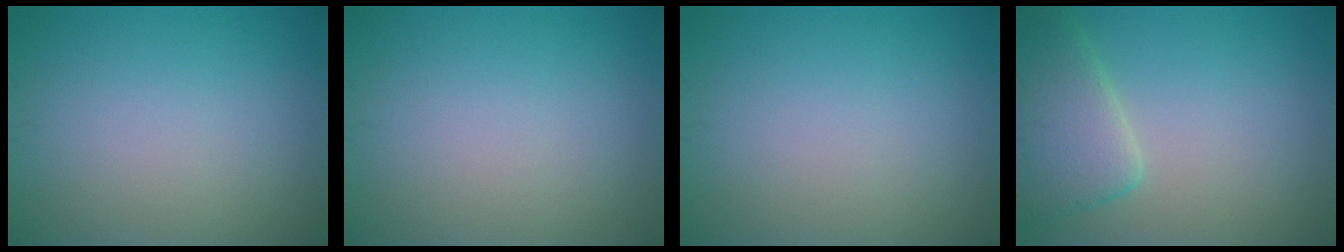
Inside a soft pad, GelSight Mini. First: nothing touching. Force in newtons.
{"total": 0.0}
{"total": 0.0}
{"total": 5.3, "press": 5.3, "slide": 0.4}